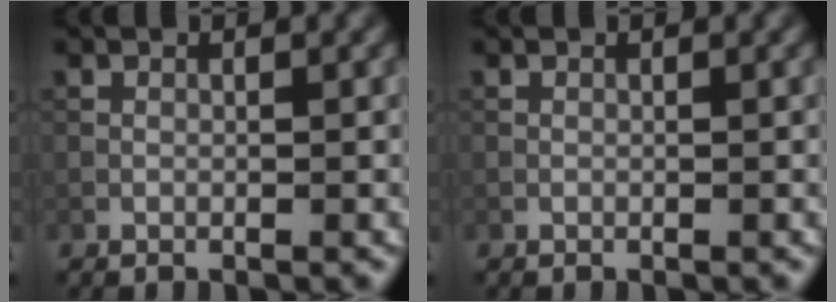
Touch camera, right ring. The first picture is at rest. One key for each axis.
{"total": 0.0}